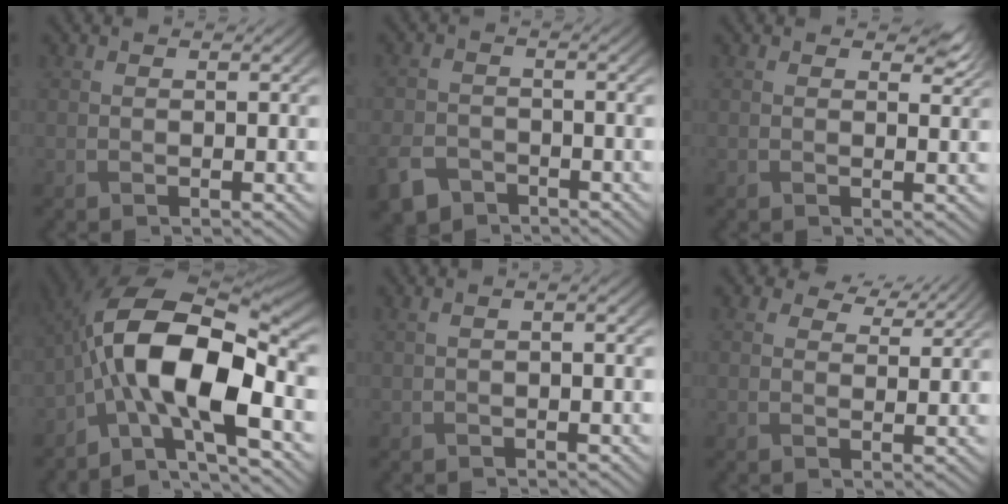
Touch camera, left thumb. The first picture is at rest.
{"total": 4.5, "force": [-3.3, 2.7, 1.7], "torque": [-0.046, -0.011, -0.067]}
{"total": 1.8, "force": [1.3, 0.7, 1.0], "torque": [-0.016, -0.008, 0.021]}
{"total": 15.5, "force": [-3.4, 6.6, 13.6], "torque": [-0.238, 0.009, -0.077]}
{"total": 1.6, "force": [0.0, 0.4, 1.6], "torque": [-0.028, 0.004, 0.000]}
{"total": 3.4, "force": [2.8, 1.5, 1.3], "torque": [-0.031, 0.000, 0.041]}